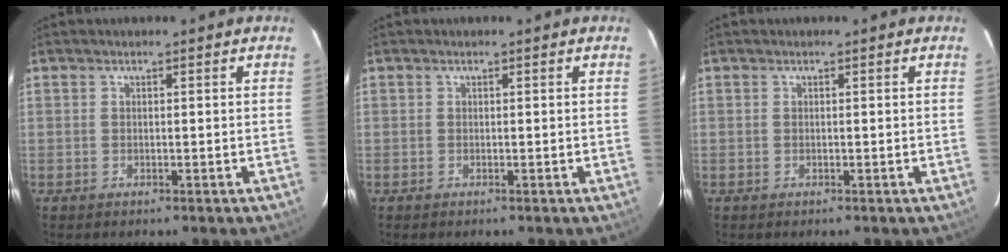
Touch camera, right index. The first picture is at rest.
{"total": 0.0}
{"total": 0.0}